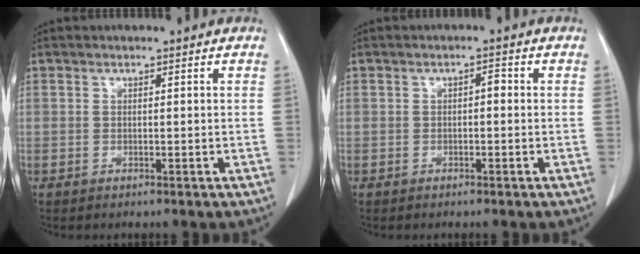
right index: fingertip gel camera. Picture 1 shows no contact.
{"total": 1.3, "force": [-0.1, 0.5, 1.1], "torque": [-0.015, 0.005, -0.003]}